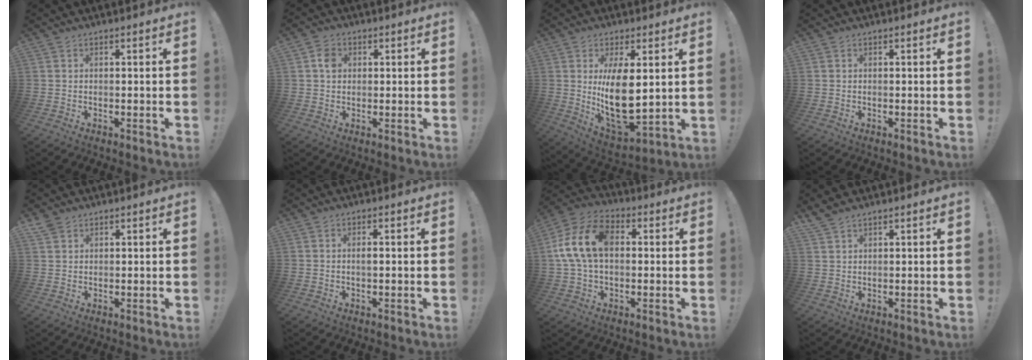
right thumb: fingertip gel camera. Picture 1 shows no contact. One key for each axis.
{"total": 3.6, "fx": 0.6, "fy": 3.0, "fz": 1.8, "tx": -0.016, "ty": 0.000, "tz": 0.007}
{"total": 15.8, "fx": 2.7, "fy": 7.8, "fz": 13.4, "tx": -0.251, "ty": -0.042, "tz": 0.052}
{"total": 0.0}
{"total": 2.5, "fx": 2.0, "fy": 1.1, "fz": 1.0, "tx": -0.019, "ty": -0.008, "tz": 0.039}
{"total": 1.2, "fx": -0.1, "fy": 0.2, "fz": 1.1, "tx": -0.017, "ty": -0.001, "tz": -0.004}
{"total": 15.4, "fx": 1.8, "fy": 10.0, "fz": 11.6, "tx": -0.227, "ty": 0.014, "tz": 0.033}
{"total": 2.3, "fx": 2.2, "fy": 0.2, "fz": 0.9, "tx": -0.018, "ty": -0.013, "tz": 0.041}